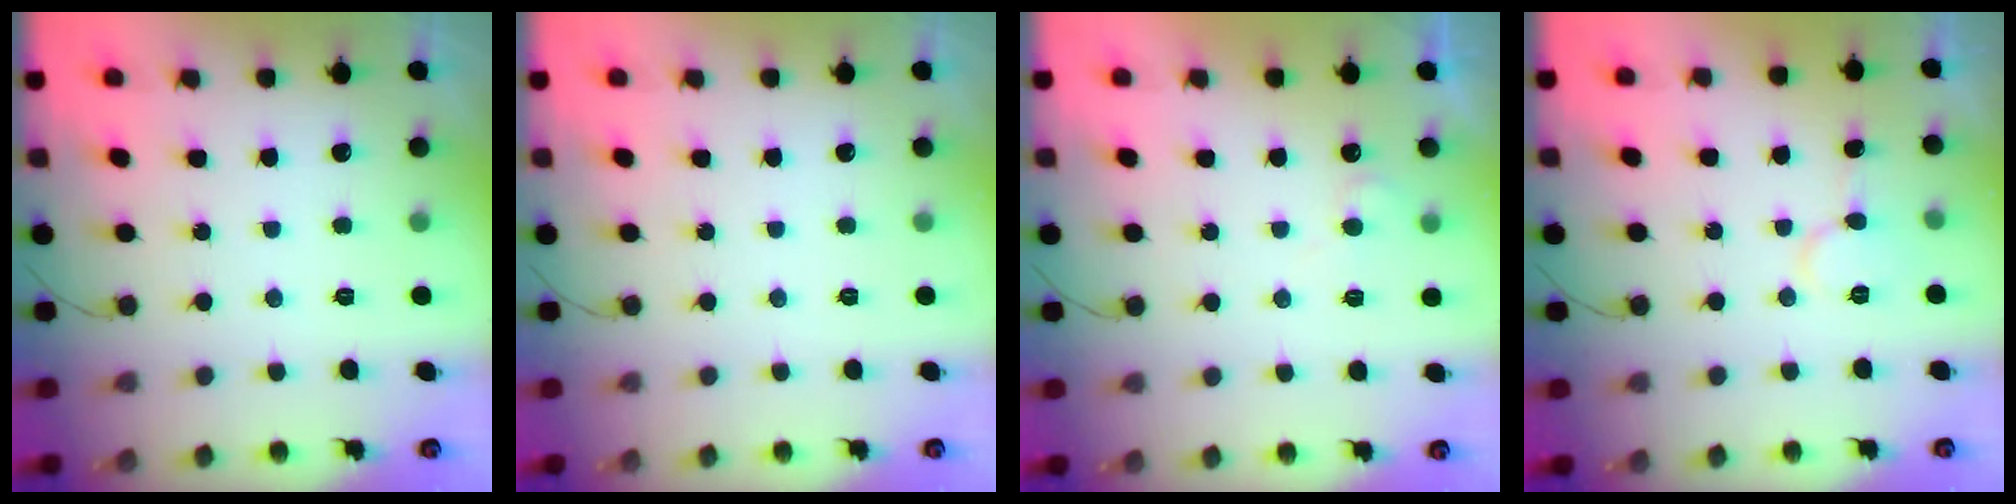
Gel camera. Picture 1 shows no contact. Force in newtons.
{"total": 0.0}
{"total": 4.1, "press": 4.1, "slide": 0.4}
{"total": 6.4, "press": 6.4, "slide": 0.5}